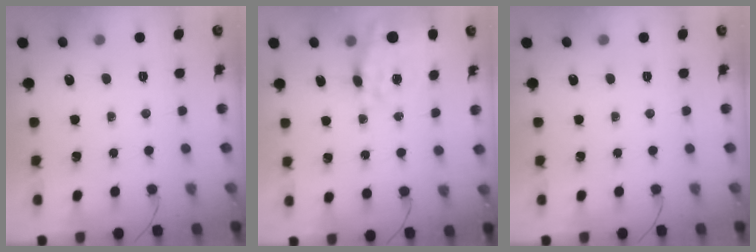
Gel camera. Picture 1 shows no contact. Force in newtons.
{"total": 17.1, "press": 16.6, "slide": 3.9}
{"total": 0.0}